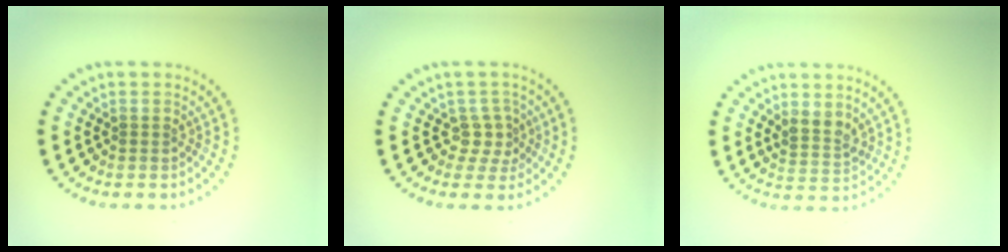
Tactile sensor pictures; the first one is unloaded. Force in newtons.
{"total": 2.1, "press": 1.5, "slide": 1.5}
{"total": 2.2, "press": 1.9, "slide": 1.1}